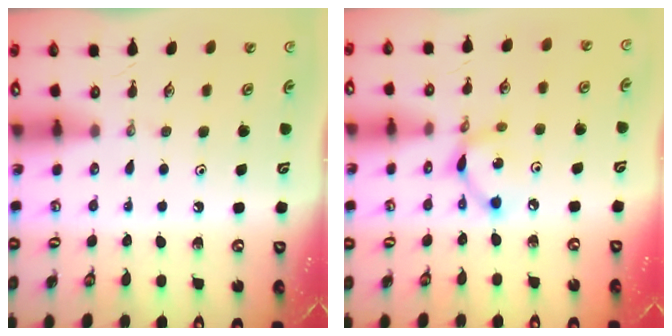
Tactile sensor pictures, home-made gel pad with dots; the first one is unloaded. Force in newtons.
{"total": 7.0, "press": 7.0, "slide": 0.3}